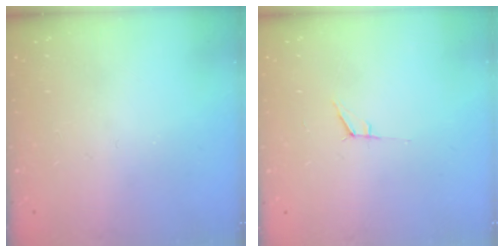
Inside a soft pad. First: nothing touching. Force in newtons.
{"total": 5.2, "press": 4.5, "slide": 2.5}